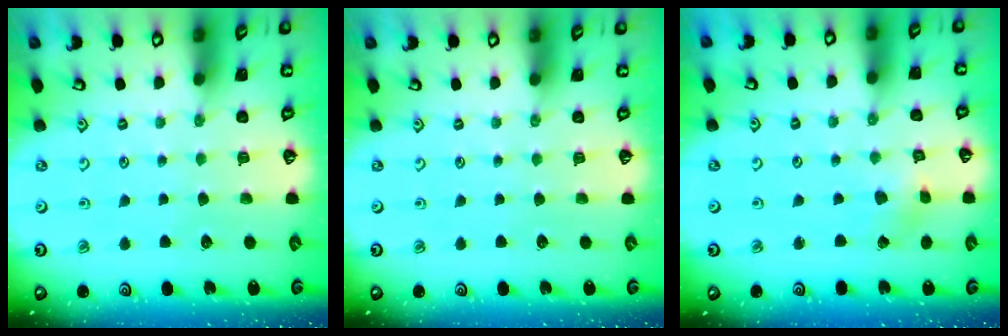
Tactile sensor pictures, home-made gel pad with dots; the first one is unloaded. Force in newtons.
{"total": 0.0}
{"total": 1.5, "press": 1.5, "slide": 0.0}